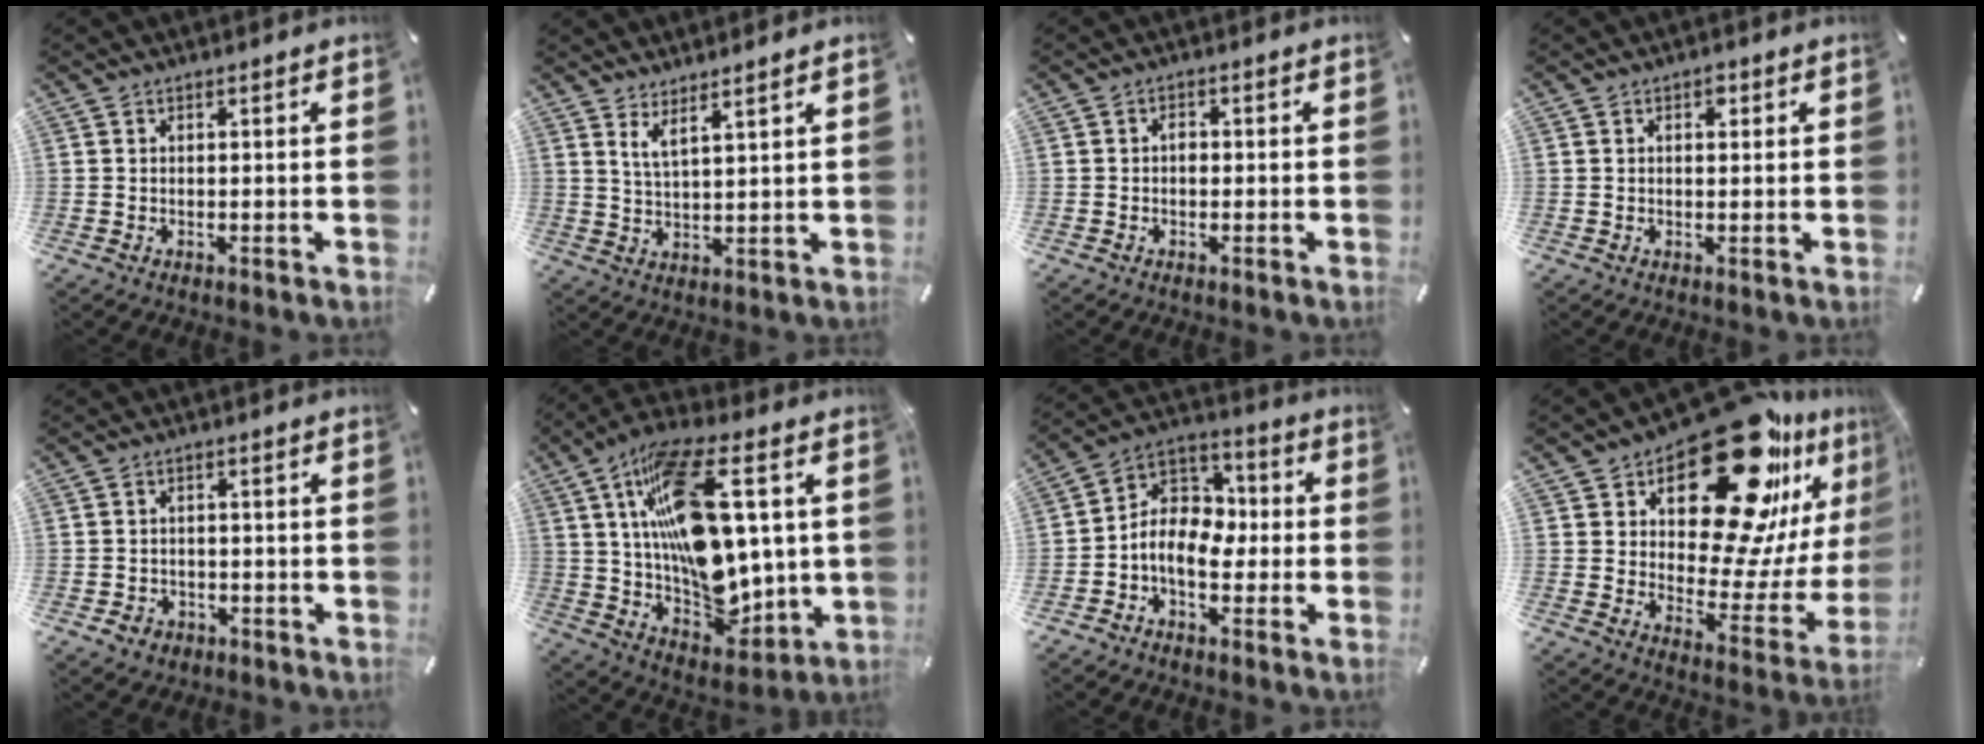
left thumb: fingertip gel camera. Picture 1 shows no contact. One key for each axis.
{"total": 4.2, "fx": 3.6, "fy": -0.1, "fz": 2.2, "tx": -0.052, "ty": -0.017, "tz": 0.063}
{"total": 1.6, "fx": -0.3, "fy": 1.1, "fz": 1.1, "tx": -0.022, "ty": 0.005, "tz": -0.007}
{"total": 1.9, "fx": 0.7, "fy": 1.2, "fz": 1.3, "tx": -0.012, "ty": -0.002, "tz": 0.008}
{"total": 3.1, "fx": -1.5, "fy": 2.6, "fz": 0.9, "tx": -0.015, "ty": 0.007, "tz": -0.029}
{"total": 22.0, "fx": 5.2, "fy": 11.5, "fz": 18.0, "tx": -0.322, "ty": -0.028, "tz": 0.094}
{"total": 10.0, "fx": -2.8, "fy": 7.7, "fz": 5.7, "tx": -0.125, "ty": 0.009, "tz": -0.054}
{"total": 28.9, "fx": 18.1, "fy": 13.4, "fz": 18.1, "tx": -0.243, "ty": -0.127, "tz": 0.302}